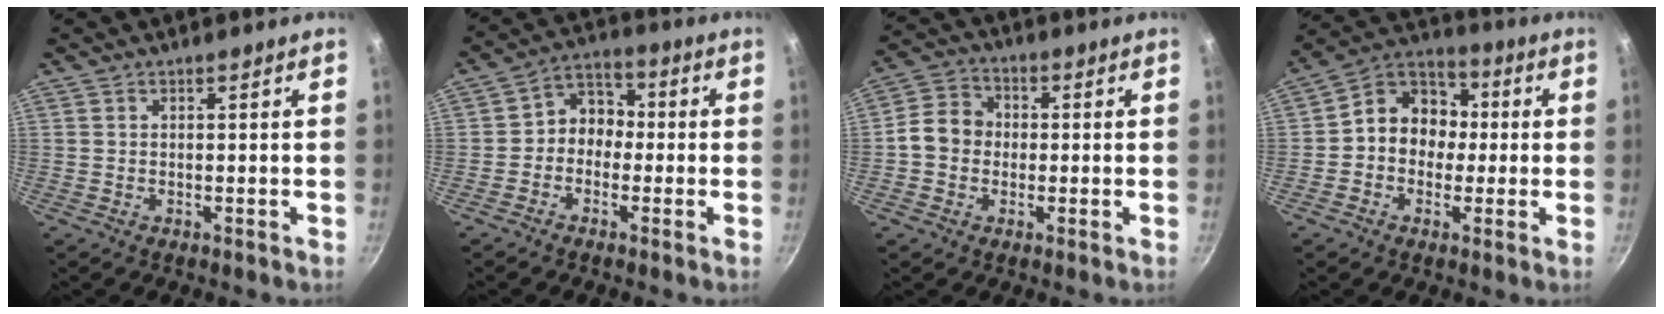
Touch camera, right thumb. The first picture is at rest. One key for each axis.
{"total": 6.6, "fx": -1.0, "fy": 5.5, "fz": 3.5, "tx": -0.015, "ty": 0.031, "tz": -0.036}
{"total": 7.5, "fx": -0.5, "fy": 6.4, "fz": 3.8, "tx": -0.038, "ty": 0.018, "tz": -0.027}
{"total": 11.3, "fx": -0.1, "fy": 9.6, "fz": 5.9, "tx": -0.045, "ty": 0.036, "tz": -0.027}